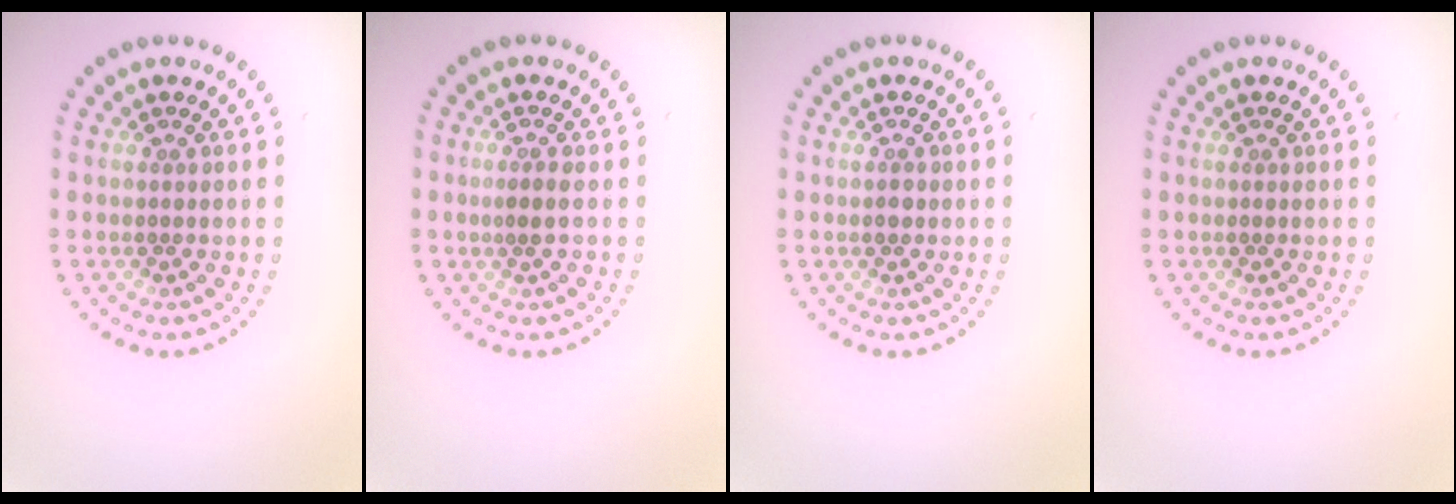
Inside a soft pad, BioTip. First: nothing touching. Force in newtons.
{"total": 0.9, "press": 0.6, "slide": 0.6}
{"total": 1.0, "press": 1.0, "slide": 0.1}
{"total": 0.0}